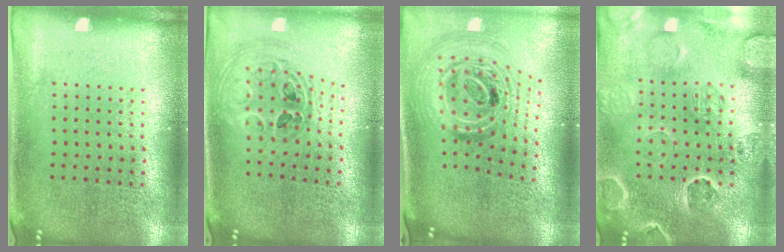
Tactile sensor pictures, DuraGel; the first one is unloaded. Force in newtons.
{"total": 1.0, "press": 1.0, "slide": 0.3}
{"total": 2.3, "press": 1.7, "slide": 1.5}
{"total": 2.7, "press": 2.6, "slide": 0.8}